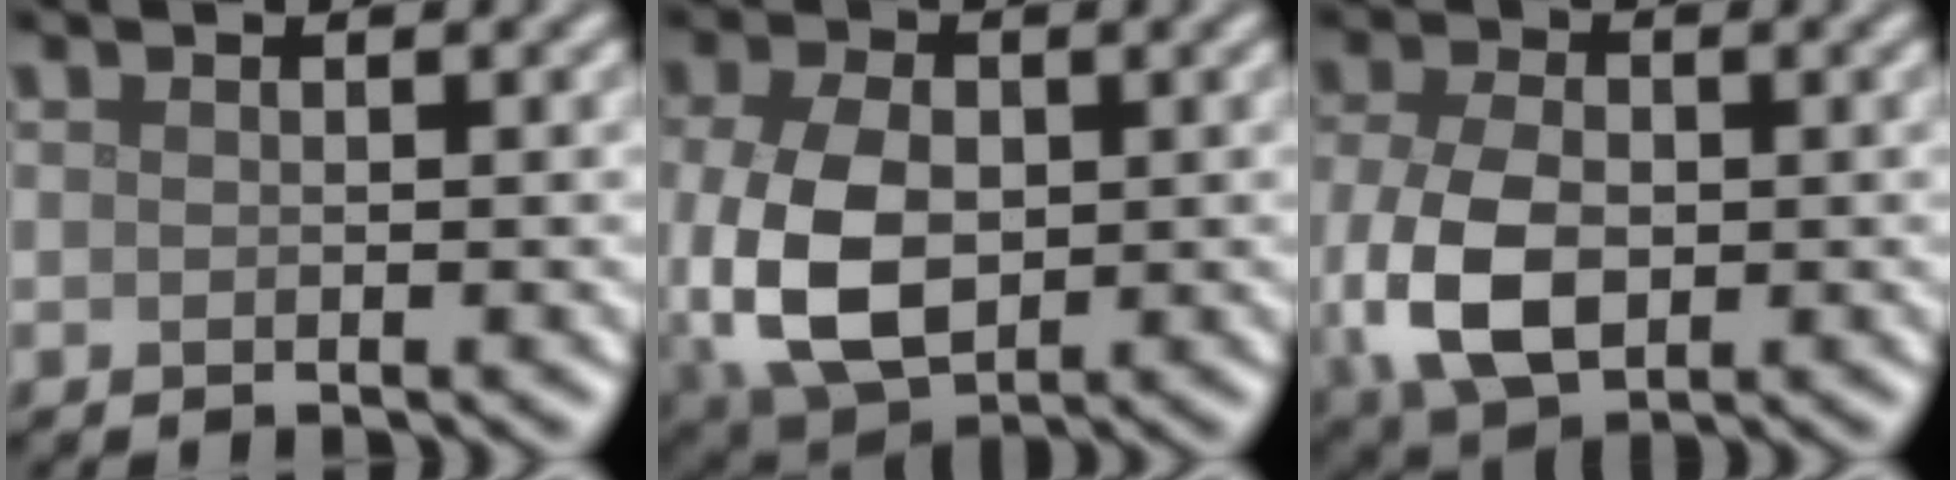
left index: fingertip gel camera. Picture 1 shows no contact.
{"total": 8.4, "force": [-0.7, 5.5, 6.3], "torque": [-0.153, -0.013, -0.004]}
{"total": 6.9, "force": [-1.0, 4.5, 5.1], "torque": [-0.122, -0.012, -0.016]}